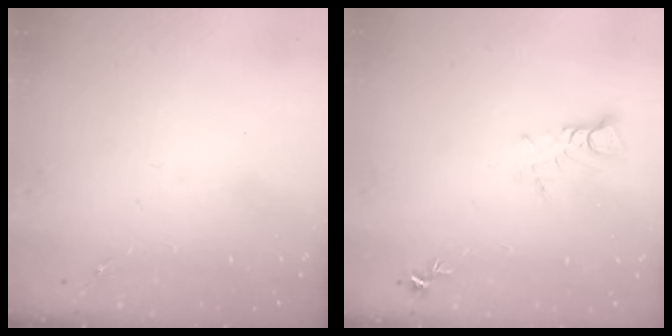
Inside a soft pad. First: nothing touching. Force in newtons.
{"total": 3.6, "press": 3.6, "slide": 0.2}